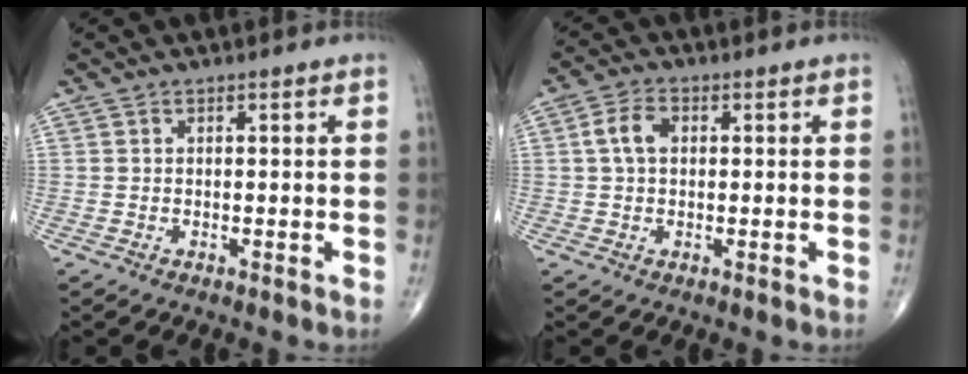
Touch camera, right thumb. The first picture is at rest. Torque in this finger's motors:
{"motor_torque": [0.74, 0.84, 0.95, 0.11, 0.04]}